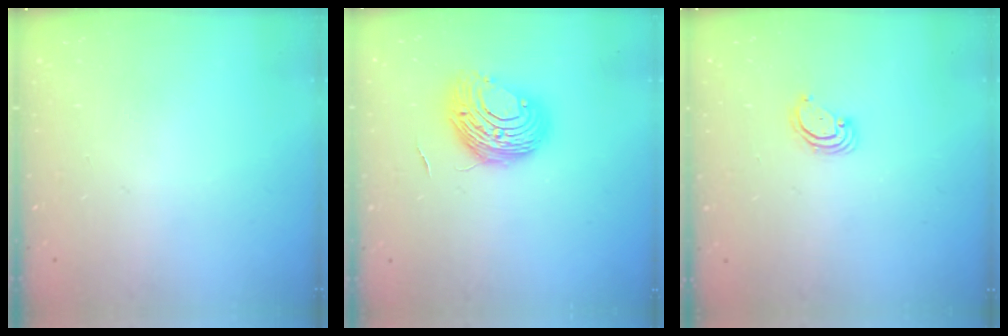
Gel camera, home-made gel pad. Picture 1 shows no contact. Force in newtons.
{"total": 11.0, "press": 11.0, "slide": 0.2}
{"total": 3.6, "press": 3.6, "slide": 0.4}